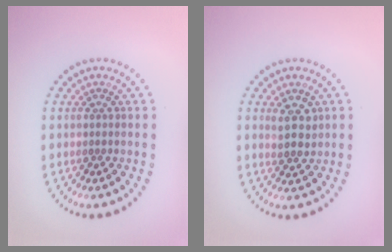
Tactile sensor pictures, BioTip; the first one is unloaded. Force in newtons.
{"total": 2.4, "press": 2.3, "slide": 0.8}